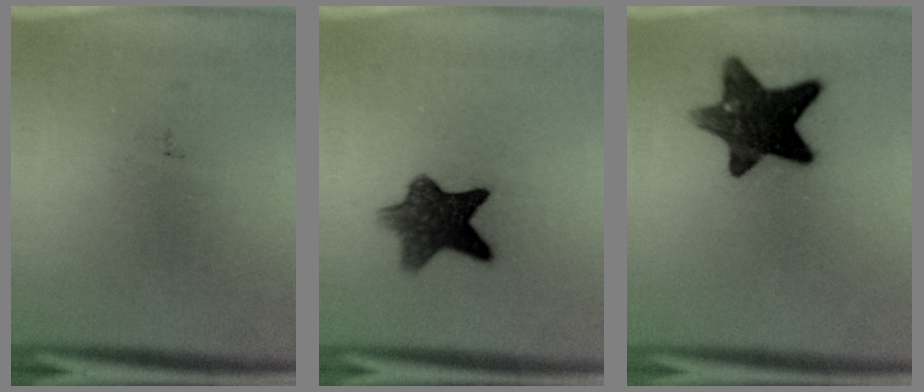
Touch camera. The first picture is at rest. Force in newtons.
{"total": 8.7}
{"total": 12.3}